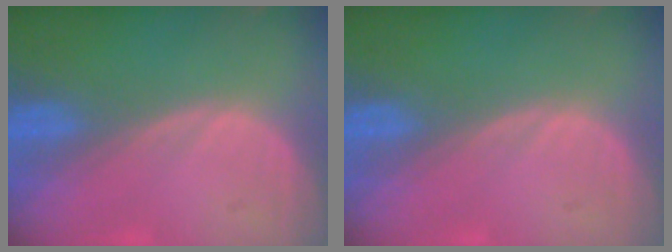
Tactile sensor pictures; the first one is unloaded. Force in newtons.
{"total": 0.0}